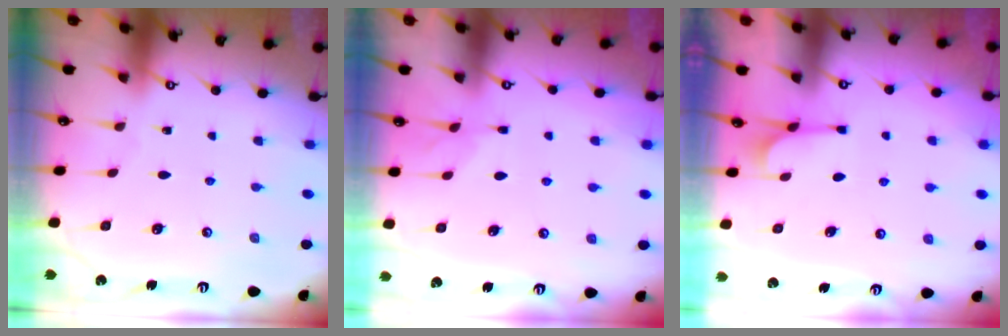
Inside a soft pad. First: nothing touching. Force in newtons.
{"total": 1.7, "press": 1.3, "slide": 1.1}
{"total": 1.2, "press": 0.4, "slide": 1.1}